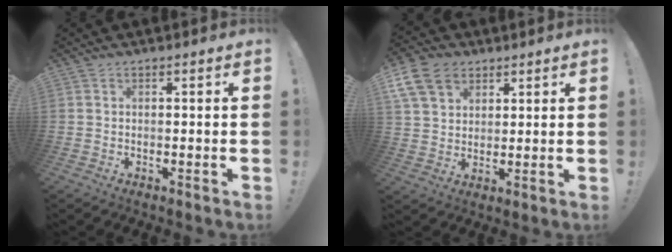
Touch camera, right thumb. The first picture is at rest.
{"total": 11.9, "force": [6.0, 8.5, 5.8], "torque": [-0.109, -0.022, 0.122]}